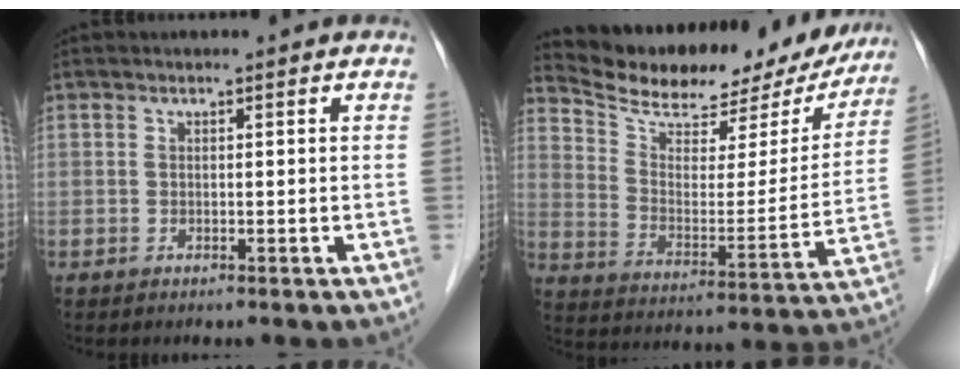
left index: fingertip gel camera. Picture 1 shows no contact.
{"total": 21.6, "force": [19.4, 6.3, 7.2], "torque": [-0.107, -0.016, 0.274]}